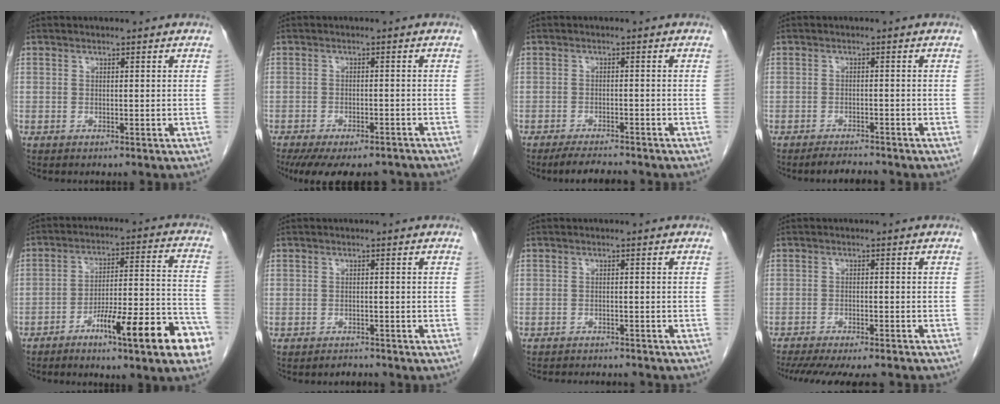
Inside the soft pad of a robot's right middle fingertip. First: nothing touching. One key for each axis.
{"total": 14.0, "fx": -11.5, "fy": 4.9, "fz": 6.3, "tx": -0.133, "ty": -0.013, "tz": -0.150}
{"total": 5.0, "fx": -4.6, "fy": 0.5, "fz": 2.0, "tx": -0.036, "ty": -0.015, "tz": -0.074}
{"total": 2.6, "fx": -2.5, "fy": 0.3, "fz": 0.7, "tx": -0.018, "ty": -0.010, "tz": -0.039}
{"total": 15.7, "fx": -8.5, "fy": 1.1, "fz": 13.2, "tx": -0.163, "ty": 0.013, "tz": -0.119}
{"total": 1.3, "fx": -1.2, "fy": 0.2, "fz": -0.3, "tx": 0.000, "ty": -0.005, "tz": -0.017}
{"total": 7.1, "fx": -6.7, "fy": 1.5, "fz": 1.8, "tx": -0.025, "ty": -0.005, "tz": -0.086}
{"total": 16.4, "fx": -14.3, "fy": 2.9, "fz": 7.3, "tx": -0.147, "ty": -0.028, "tz": -0.192}